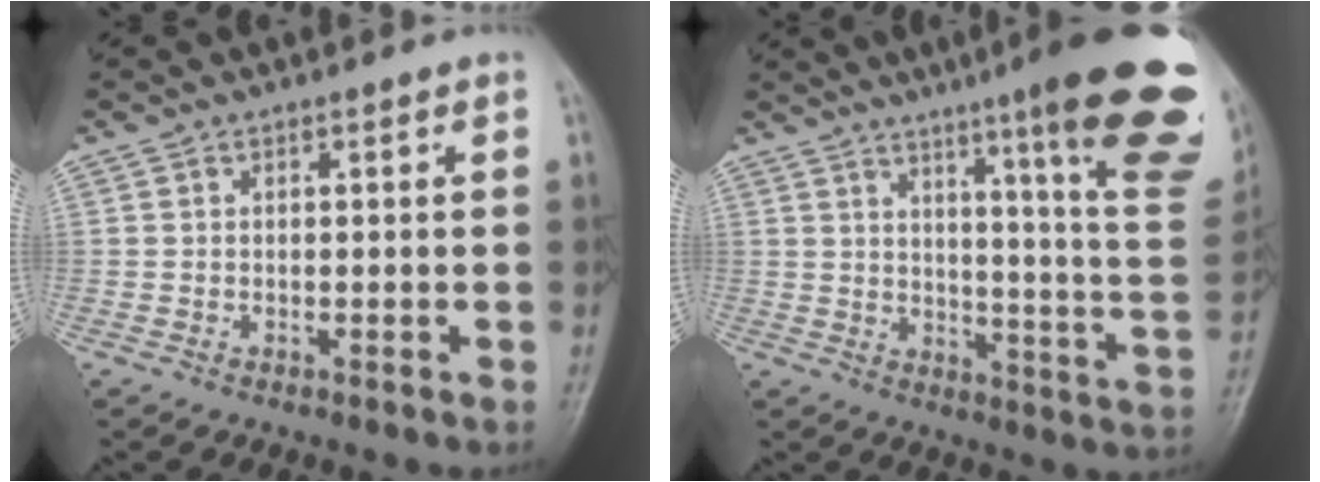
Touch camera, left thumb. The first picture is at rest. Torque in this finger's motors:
{"motor_torque": [2.92, 1.40, 1.71, -1.06, 0.49]}